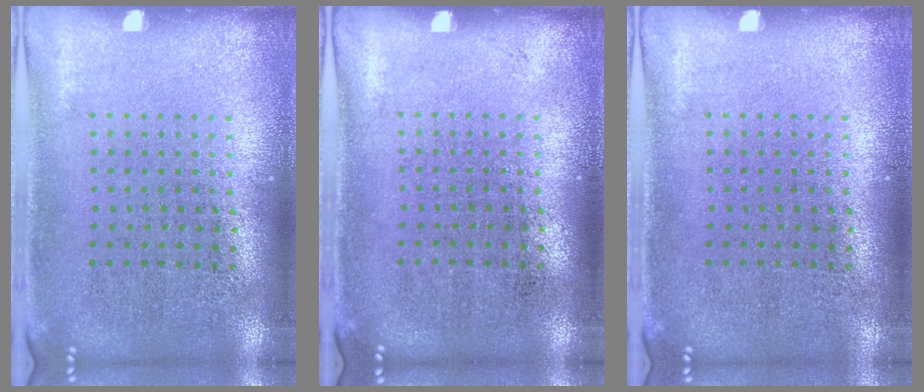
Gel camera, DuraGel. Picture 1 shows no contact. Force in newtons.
{"total": 0.0}
{"total": 0.0}